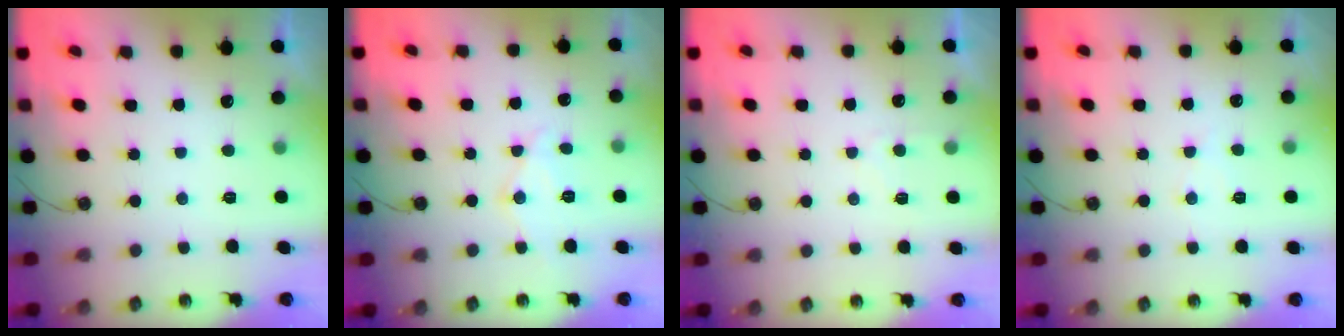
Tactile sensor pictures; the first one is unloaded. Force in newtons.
{"total": 11.3, "press": 11.3, "slide": 1.1}
{"total": 3.2, "press": 3.2, "slide": 0.4}
{"total": 3.7, "press": 3.6, "slide": 0.7}